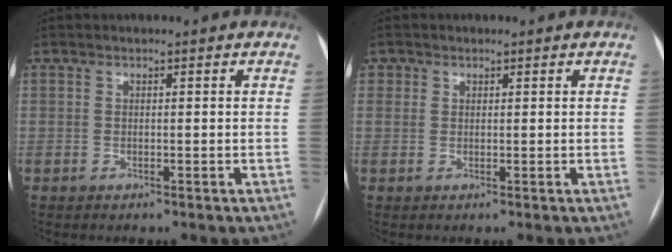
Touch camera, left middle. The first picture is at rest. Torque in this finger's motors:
{"motor_torque": [0.82, -0.58, 0.43, 0.00]}